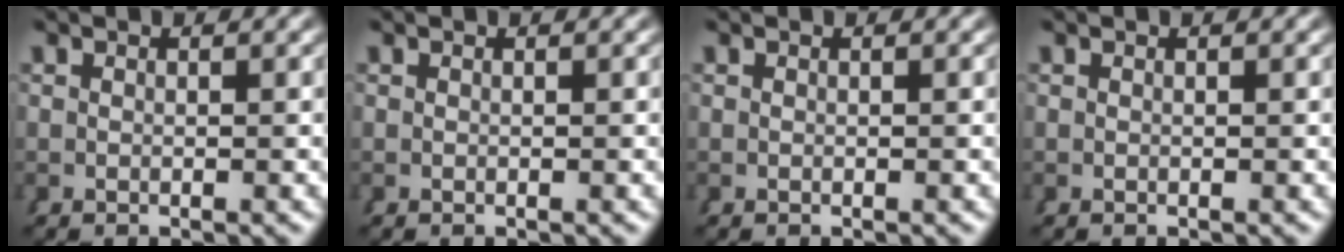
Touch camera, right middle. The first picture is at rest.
{"total": 0.0}
{"total": 0.0}
{"total": 0.0}